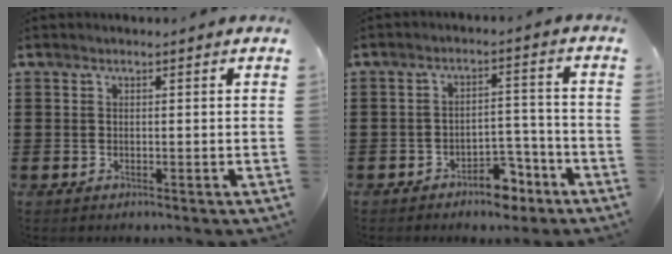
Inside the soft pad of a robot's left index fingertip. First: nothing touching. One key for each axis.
{"total": 5.2, "fx": -4.2, "fy": 2.1, "fz": 2.1, "tx": -0.032, "ty": 0.017, "tz": -0.080}